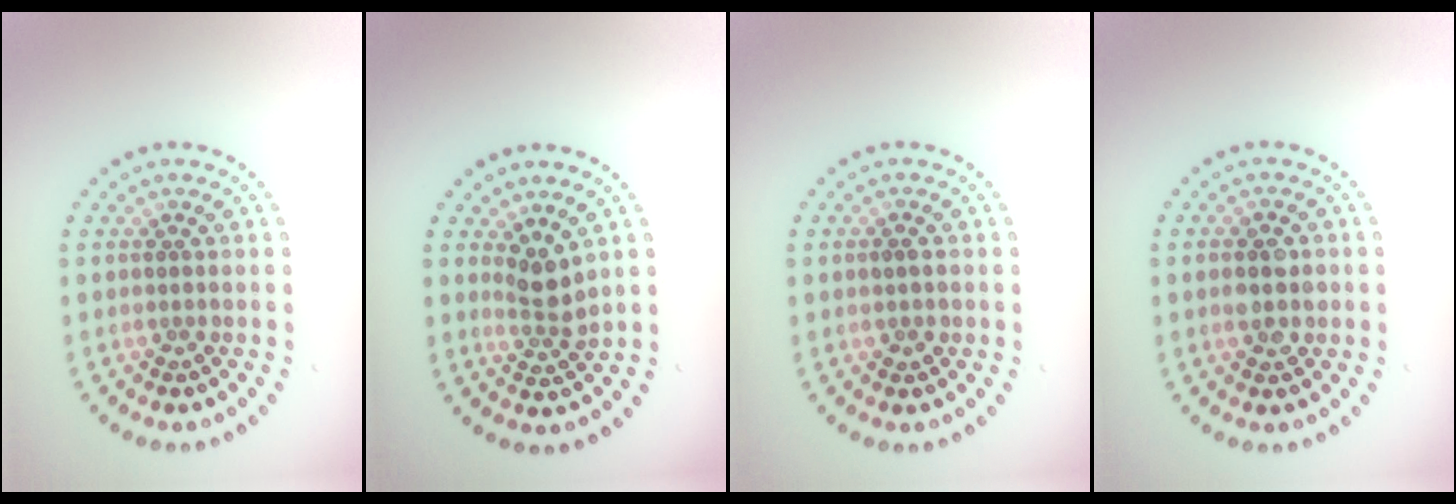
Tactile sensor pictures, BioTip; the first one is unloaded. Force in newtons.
{"total": 2.4, "press": 1.8, "slide": 1.6}
{"total": 1.2, "press": 1.2, "slide": 0.2}
{"total": 2.9, "press": 2.9, "slide": 0.2}